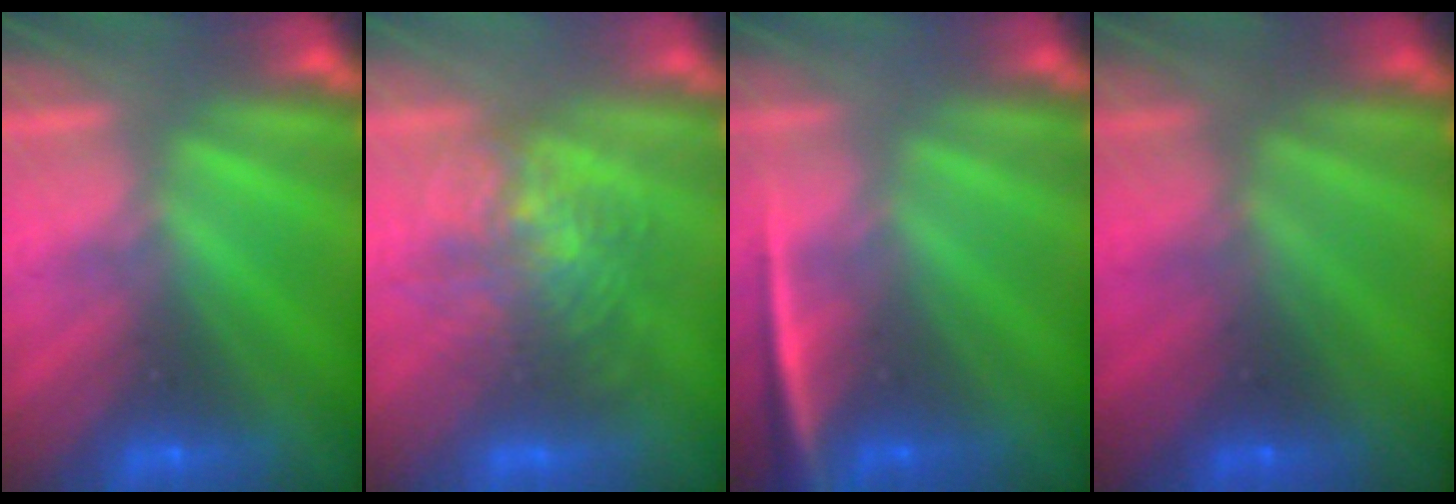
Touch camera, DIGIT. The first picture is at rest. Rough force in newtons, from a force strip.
{"total": 3.7}
{"total": 2.4}
{"total": 1.9}